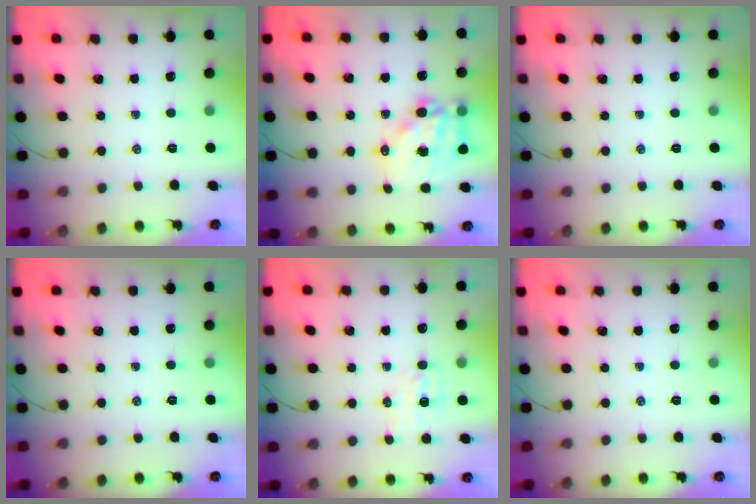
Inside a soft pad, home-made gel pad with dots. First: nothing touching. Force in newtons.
{"total": 15.1, "press": 14.6, "slide": 3.7}
{"total": 0.0}
{"total": 0.0}
{"total": 4.2, "press": 4.0, "slide": 1.2}
{"total": 0.0}